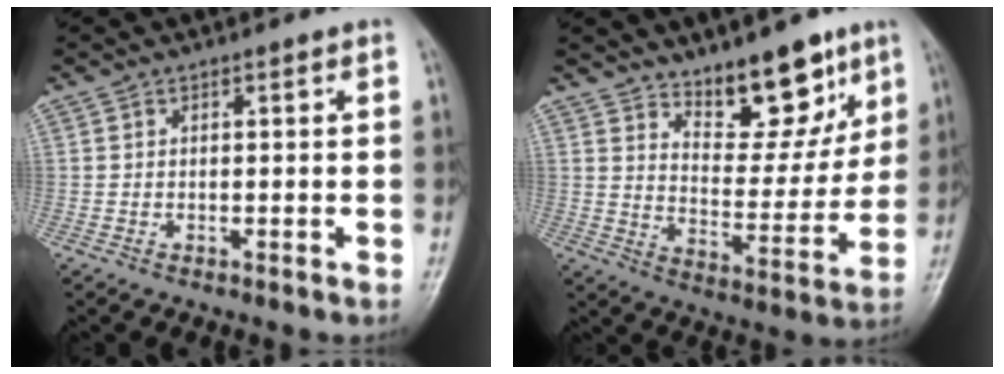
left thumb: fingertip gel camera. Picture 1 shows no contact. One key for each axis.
{"total": 13.4, "fx": 9.4, "fy": 6.0, "fz": 7.4, "tx": -0.062, "ty": -0.070, "tz": 0.154}